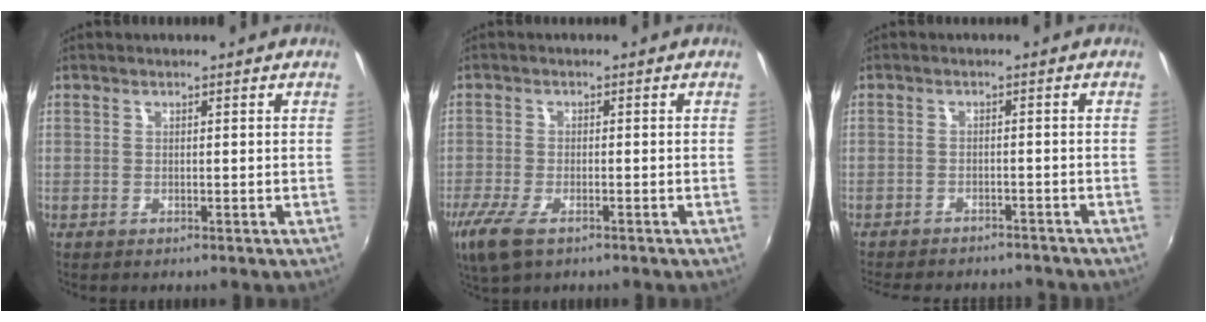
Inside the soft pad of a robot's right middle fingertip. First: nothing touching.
{"total": 7.7, "force": [-4.7, 3.0, 5.4], "torque": [-0.131, -0.028, -0.087]}
{"total": 11.1, "force": [-9.7, 3.4, 4.1], "torque": [-0.097, -0.016, -0.136]}